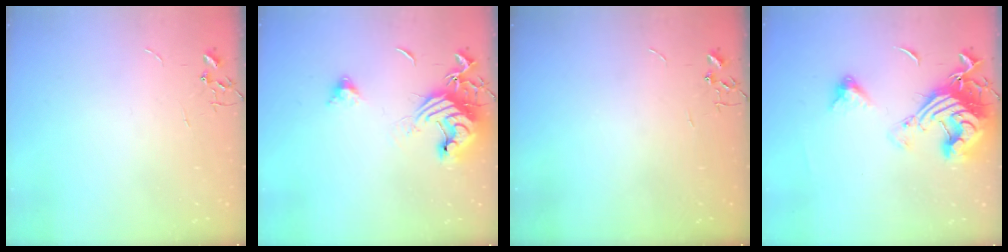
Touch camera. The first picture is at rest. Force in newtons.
{"total": 15.1, "press": 15.0, "slide": 2.0}
{"total": 0.0}
{"total": 18.1, "press": 18.0, "slide": 2.0}